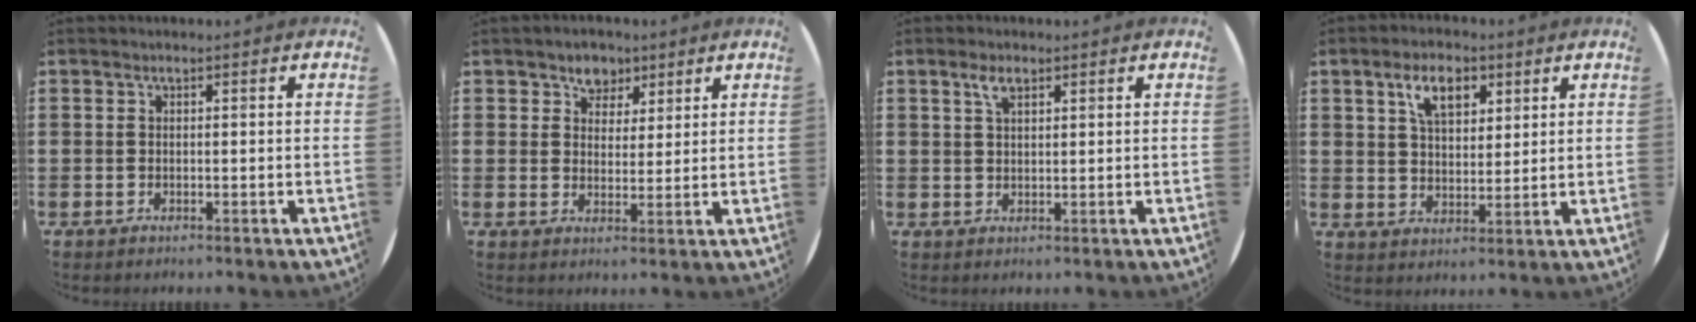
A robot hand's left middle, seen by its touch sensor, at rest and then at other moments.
{"total": 3.8, "force": [2.7, 2.6, 0.3], "torque": [-0.012, 0.006, 0.048]}
{"total": 2.4, "force": [1.5, 1.0, 1.6], "torque": [-0.028, 0.002, 0.025]}
{"total": 6.1, "force": [3.5, 3.2, 3.9], "torque": [-0.064, 0.002, 0.058]}